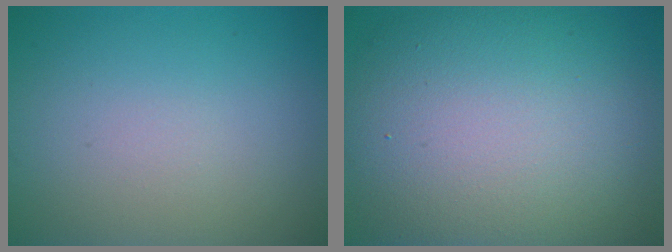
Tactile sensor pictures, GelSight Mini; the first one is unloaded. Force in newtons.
{"total": 14.5, "press": 14.5, "slide": 0.5}